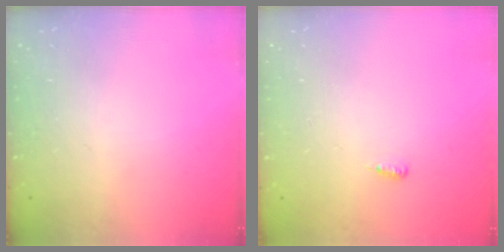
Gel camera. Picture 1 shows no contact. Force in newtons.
{"total": 3.6, "press": 2.7, "slide": 2.4}